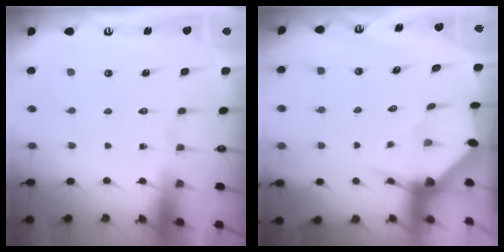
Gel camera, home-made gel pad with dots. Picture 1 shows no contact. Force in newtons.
{"total": 3.3, "press": 3.3, "slide": 0.3}